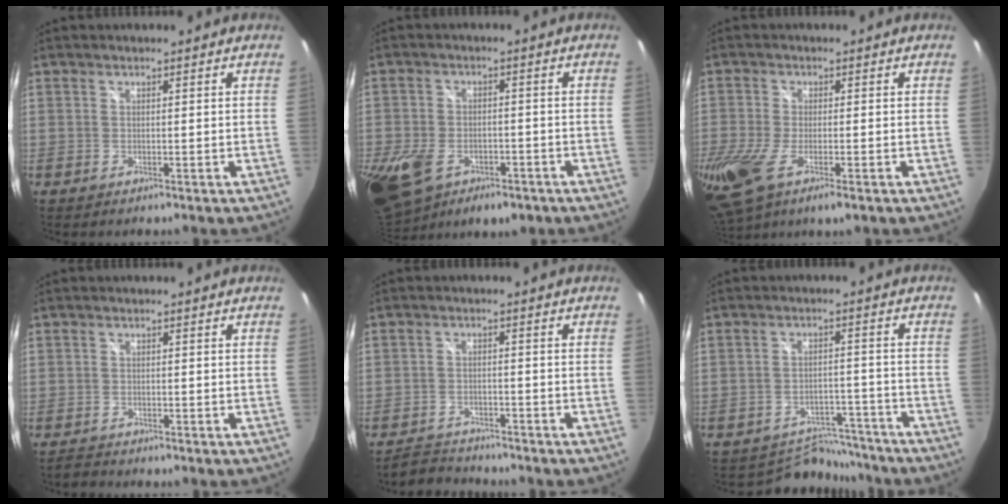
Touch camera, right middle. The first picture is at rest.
{"total": 18.7, "force": [-8.3, 12.1, 11.5], "torque": [-0.295, -0.035, -0.123]}
{"total": 15.7, "force": [-6.8, 6.5, 12.6], "torque": [-0.287, -0.062, -0.117]}
{"total": 1.5, "force": [-1.5, 0.3, -0.1], "torque": [-0.007, -0.001, -0.032]}
{"total": 4.9, "force": [-4.7, 1.3, 0.1], "torque": [-0.025, 0.007, -0.083]}
{"total": 8.5, "force": [-8.0, 2.9, -0.7], "torque": [0.005, 0.023, -0.116]}